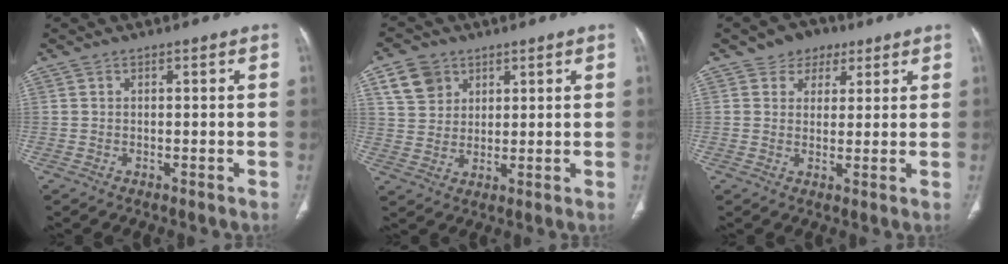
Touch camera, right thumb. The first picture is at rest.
{"total": 7.1, "force": [3.6, 5.6, 2.5], "torque": [-0.026, -0.010, 0.073]}
{"total": 5.6, "force": [3.1, 4.4, 1.4], "torque": [0.011, -0.007, 0.045]}